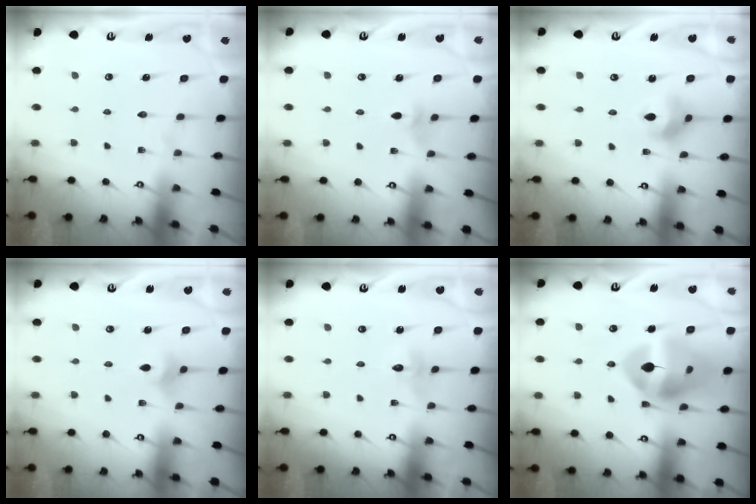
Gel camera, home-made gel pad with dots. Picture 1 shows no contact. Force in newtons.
{"total": 2.7, "press": 2.6, "slide": 0.7}
{"total": 6.6, "press": 6.6, "slide": 0.5}
{"total": 3.0, "press": 2.9, "slide": 0.5}
{"total": 2.8, "press": 2.7, "slide": 0.3}
{"total": 17.6, "press": 17.5, "slide": 2.3}